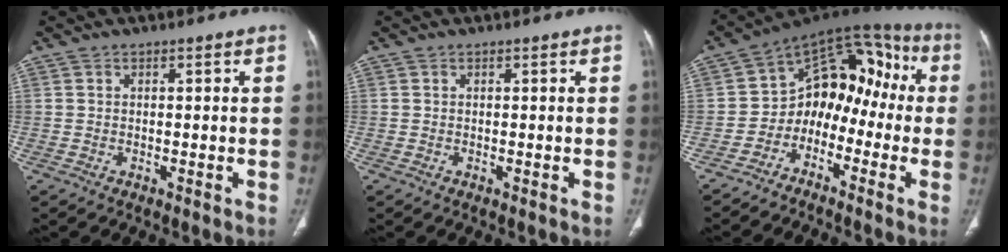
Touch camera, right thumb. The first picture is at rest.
{"total": 0.0}
{"total": 14.2, "force": [-3.6, 10.5, 8.9], "torque": [-0.070, 0.098, -0.075]}